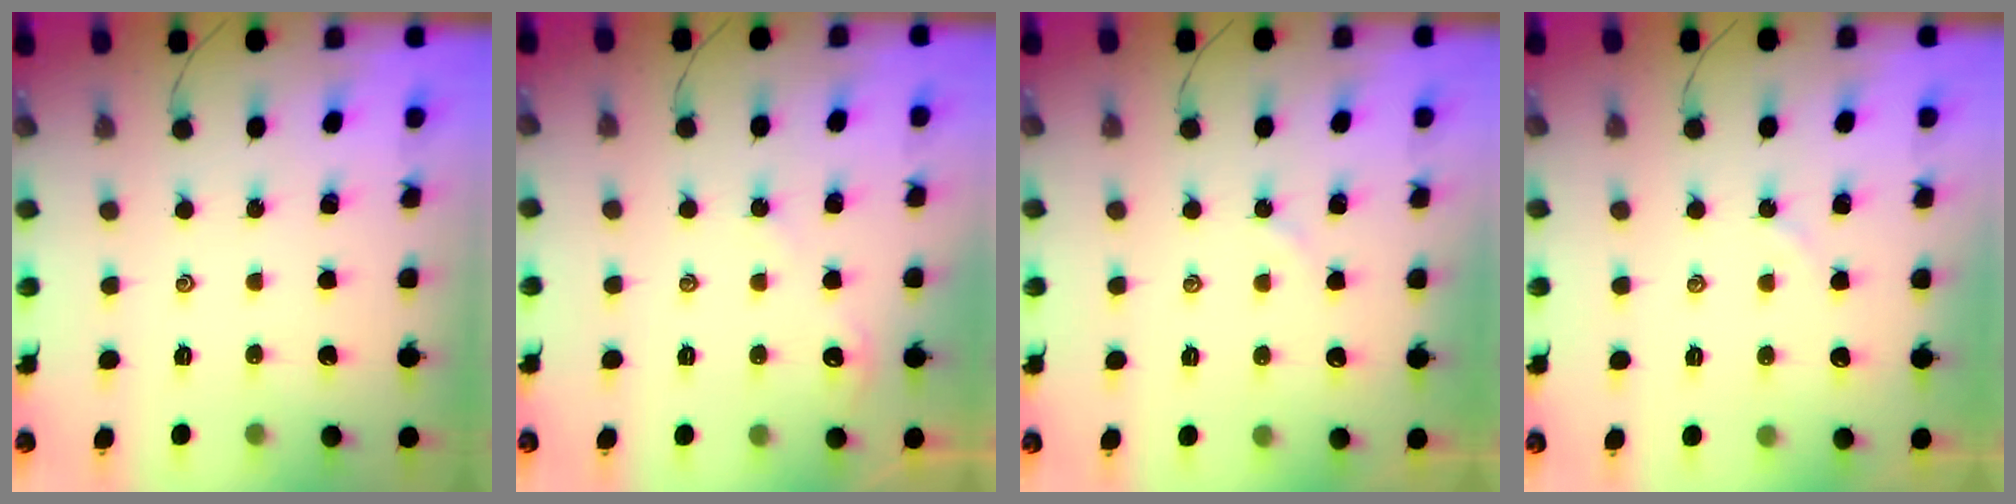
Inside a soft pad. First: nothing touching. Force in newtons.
{"total": 2.2, "press": 2.2, "slide": 0.4}
{"total": 2.5, "press": 2.5, "slide": 0.4}
{"total": 2.5, "press": 2.5, "slide": 0.4}